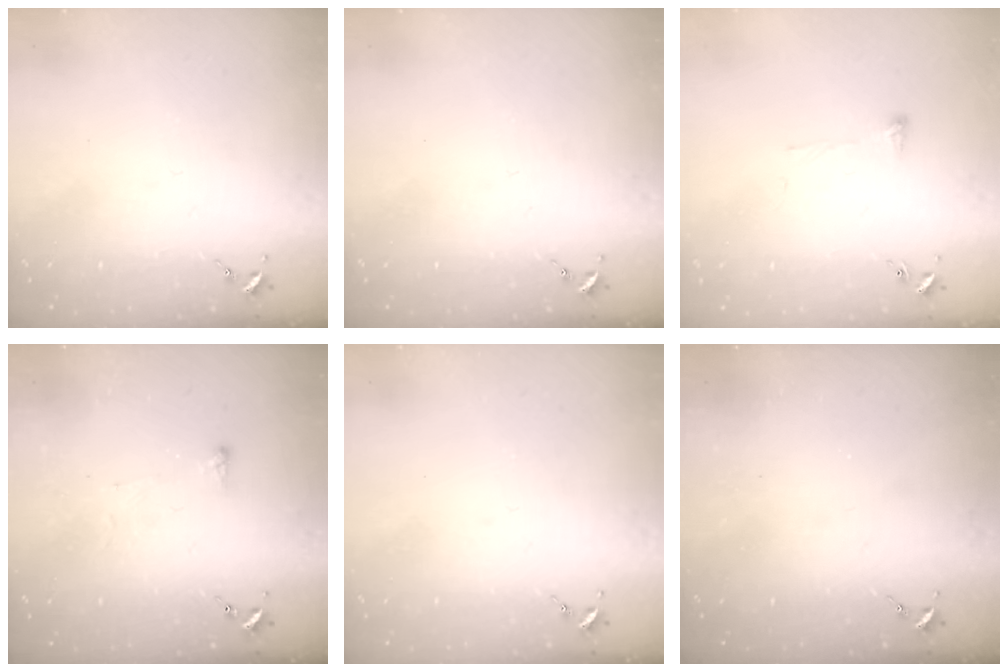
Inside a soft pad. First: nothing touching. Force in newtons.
{"total": 0.0}
{"total": 3.7, "press": 3.6, "slide": 0.7}
{"total": 2.9, "press": 2.9, "slide": 0.4}
{"total": 0.0}
{"total": 0.0}